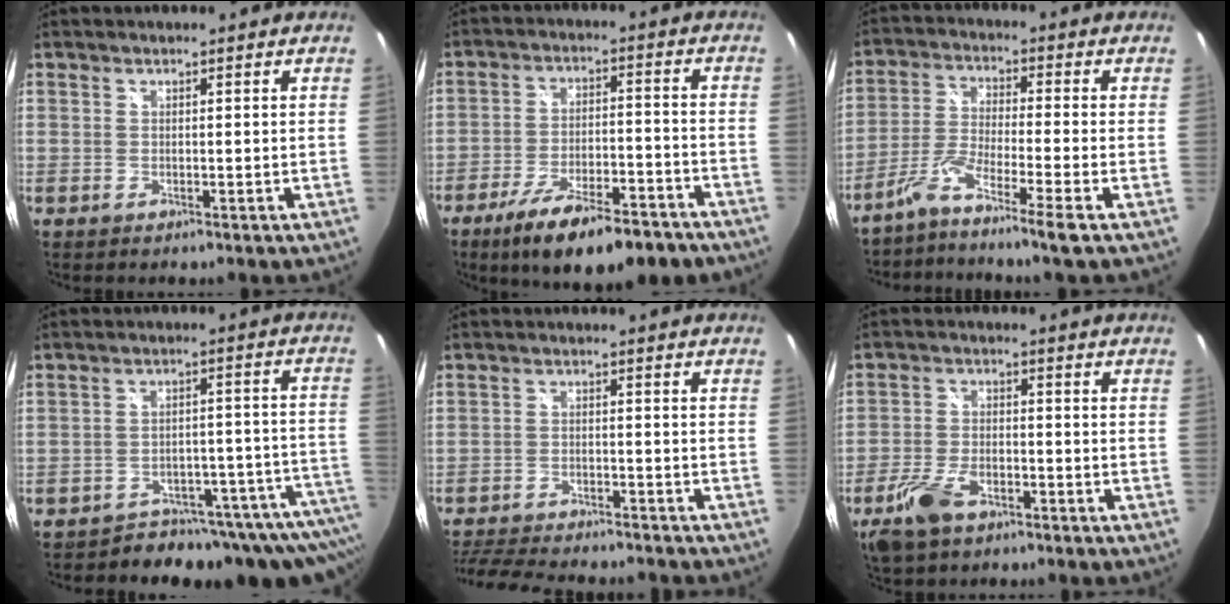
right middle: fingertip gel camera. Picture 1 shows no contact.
{"total": 17.9, "force": [-12.9, 5.0, 11.2], "torque": [-0.196, -0.029, -0.189]}
{"total": 6.9, "force": [-5.2, -1.5, 4.3], "torque": [-0.096, -0.006, -0.102]}
{"total": 18.5, "force": [-16.6, 5.6, 5.8], "torque": [-0.043, 0.010, -0.216]}
{"total": 16.1, "force": [-14.0, 3.9, 6.9], "torque": [-0.153, -0.024, -0.212]}
{"total": 8.1, "force": [-5.0, 4.2, 4.8], "torque": [-0.120, -0.007, -0.095]}